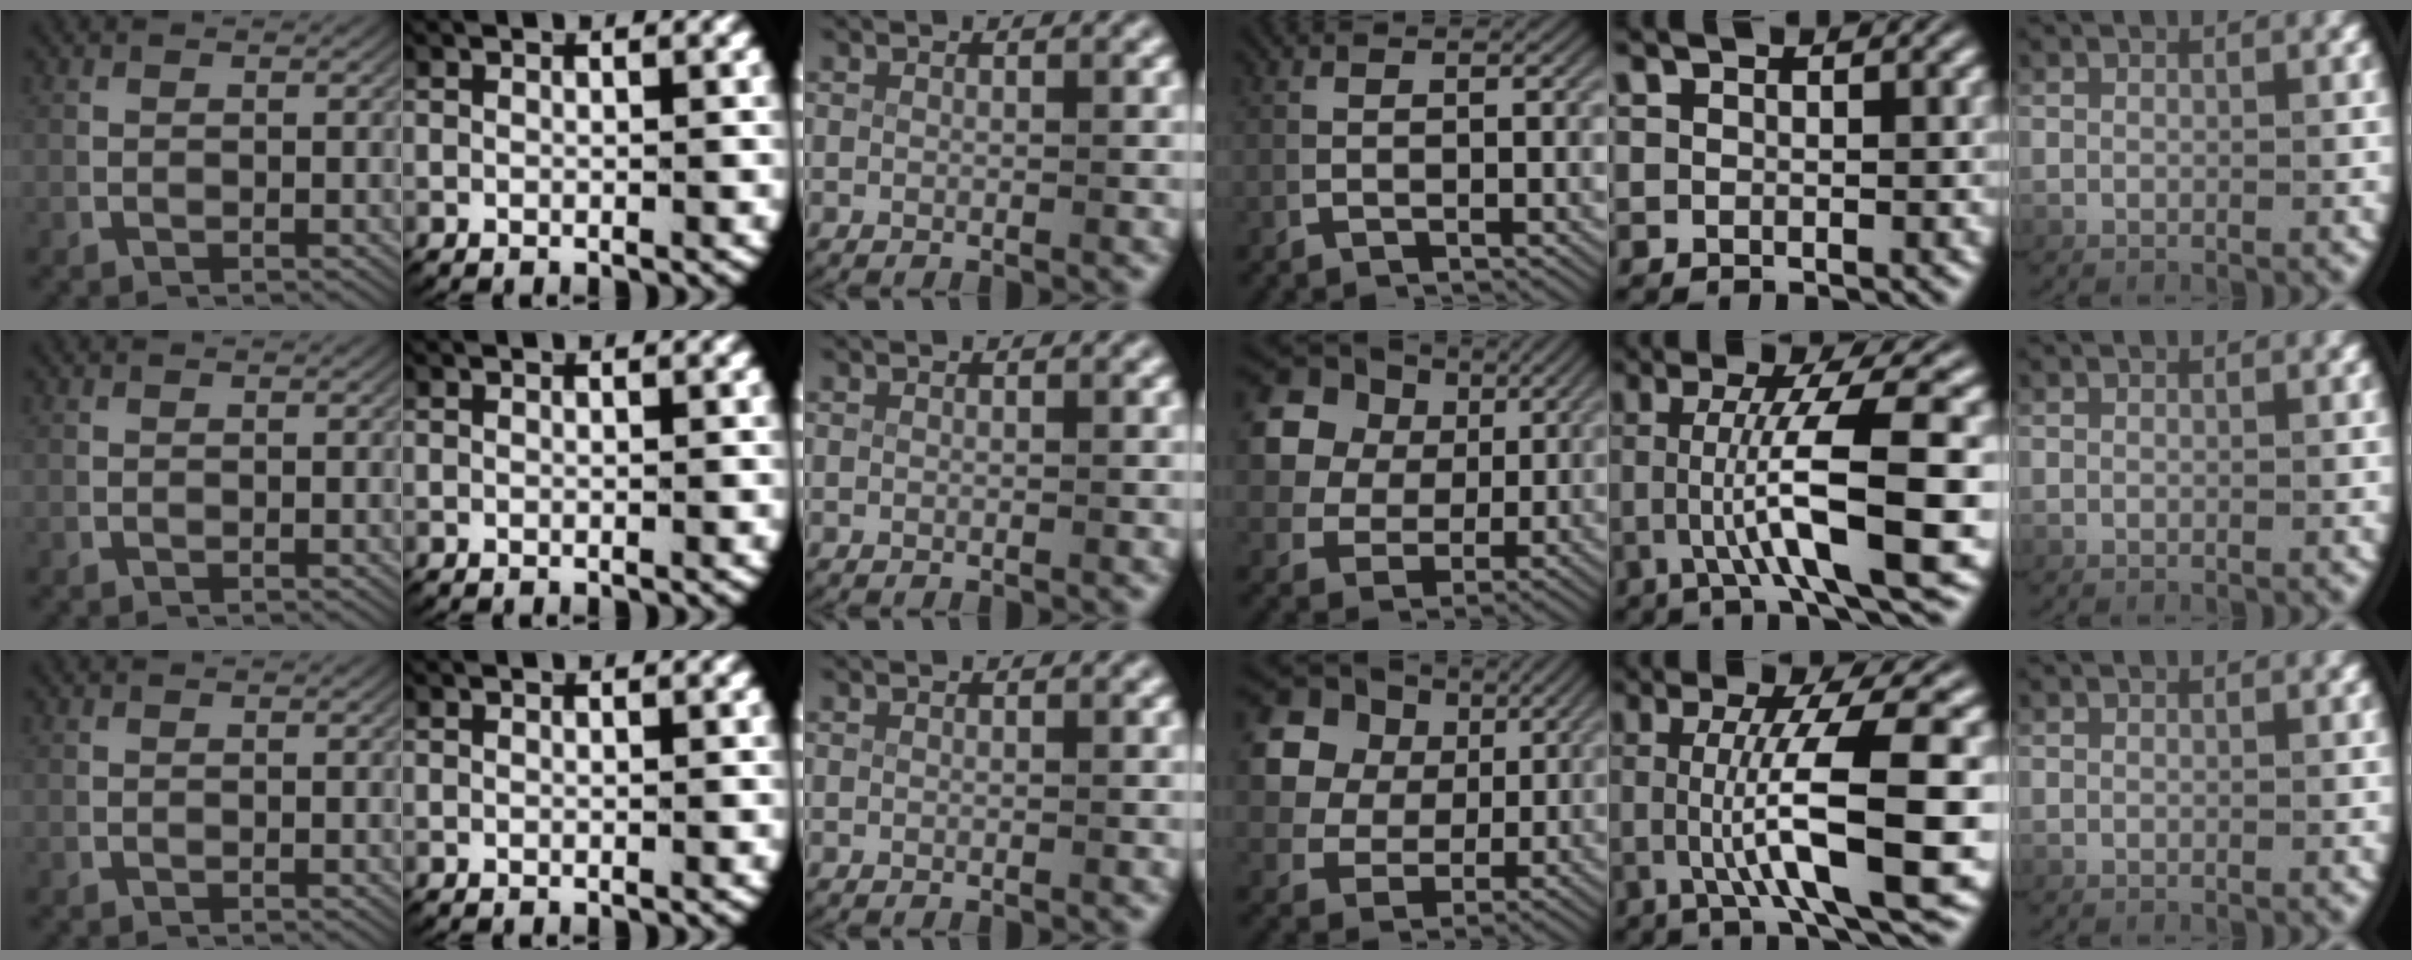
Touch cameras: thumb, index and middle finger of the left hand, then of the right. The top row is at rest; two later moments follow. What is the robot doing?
{"motion": "grasp_and_lifting", "object": "card"}